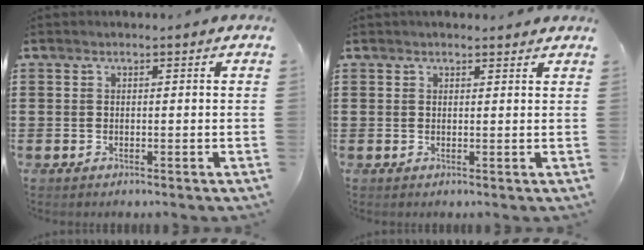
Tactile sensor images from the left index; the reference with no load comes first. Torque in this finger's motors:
{"motor_torque": [1.07, -1.07, 0.27, 0.00]}